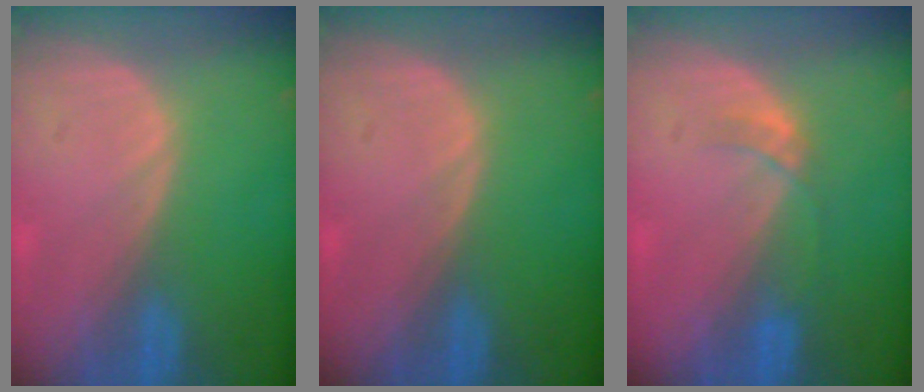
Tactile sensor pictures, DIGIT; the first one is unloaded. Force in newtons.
{"total": 0.0}
{"total": 2.7, "press": 2.4, "slide": 1.3}